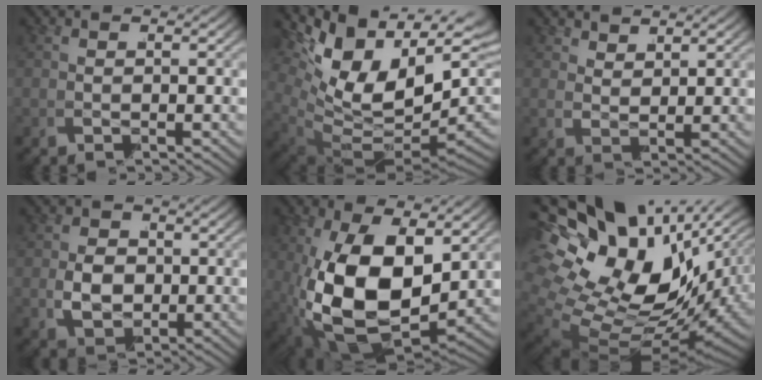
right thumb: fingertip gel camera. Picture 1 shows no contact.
{"total": 17.6, "force": [-0.2, 11.6, 13.3], "torque": [-0.252, -0.032, 0.019]}
{"total": 2.1, "force": [2.1, -0.2, -0.4], "torque": [0.019, 0.005, 0.037]}
{"total": 5.0, "force": [-0.4, 4.1, 2.9], "torque": [-0.063, -0.019, 0.005]}
{"total": 14.4, "force": [-1.8, 8.6, 11.3], "torque": [-0.255, -0.058, 0.004]}
{"total": 17.0, "force": [0.7, 11.7, 12.3], "torque": [-0.252, -0.029, 0.024]}